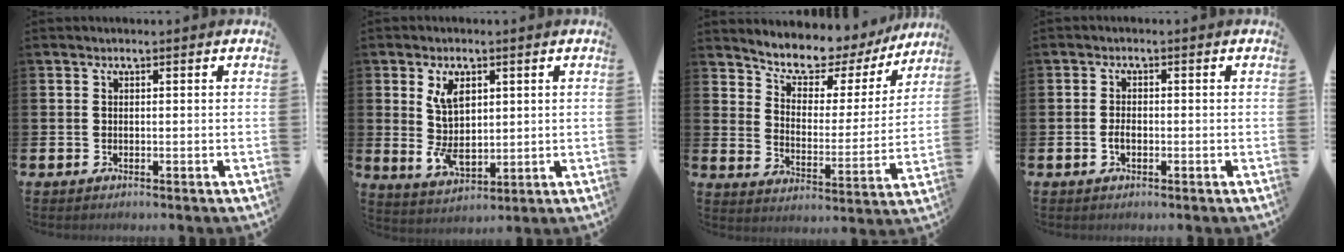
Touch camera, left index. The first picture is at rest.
{"total": 5.9, "force": [2.0, 3.4, 4.4], "torque": [-0.077, -0.008, 0.028]}
{"total": 7.2, "force": [6.5, 2.7, 1.7], "torque": [-0.069, -0.048, 0.108]}
{"total": 1.6, "force": [-0.4, 0.9, 1.2], "torque": [-0.018, 0.001, -0.010]}